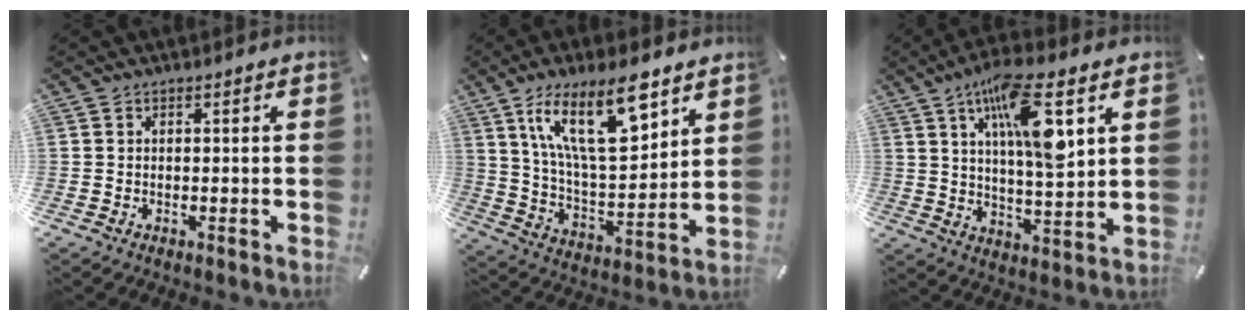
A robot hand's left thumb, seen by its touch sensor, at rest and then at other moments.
{"total": 19.8, "force": [11.2, 7.6, 14.5], "torque": [-0.266, -0.043, 0.181]}
{"total": 15.6, "force": [6.7, 4.9, 13.2], "torque": [-0.225, -0.011, 0.105]}